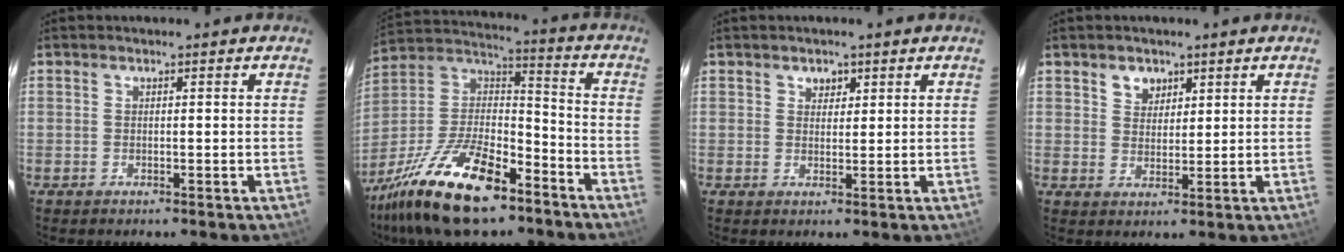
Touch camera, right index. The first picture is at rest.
{"total": 23.8, "force": [-15.4, 9.3, 15.6], "torque": [-0.317, -0.009, -0.269]}
{"total": 2.1, "force": [1.1, 1.6, 0.5], "torque": [-0.003, 0.006, 0.019]}
{"total": 3.6, "force": [2.1, 2.7, 1.1], "torque": [-0.008, 0.008, 0.038]}